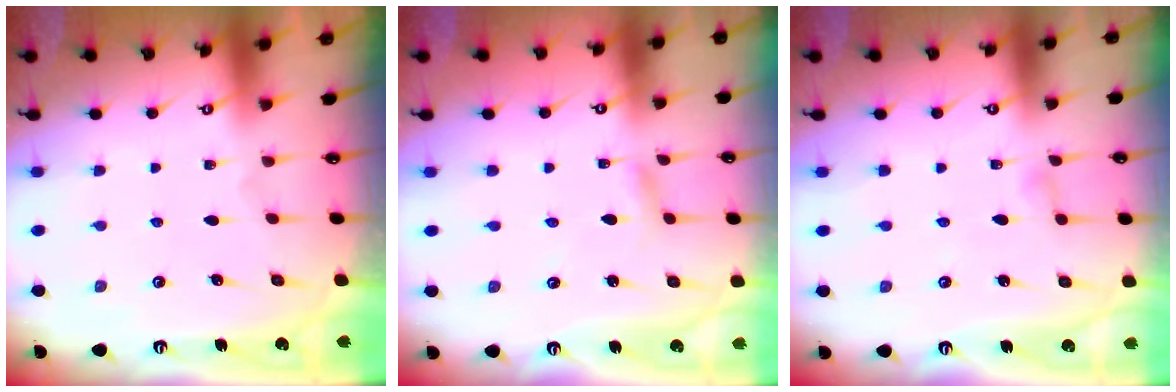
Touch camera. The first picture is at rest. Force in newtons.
{"total": 2.5, "press": 2.5, "slide": 0.2}
{"total": 3.1, "press": 3.0, "slide": 0.3}